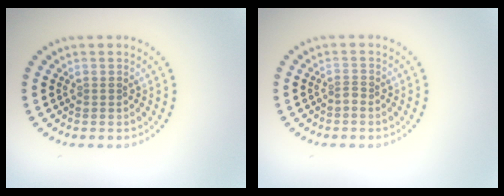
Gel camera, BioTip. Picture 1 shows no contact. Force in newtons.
{"total": 0.9, "press": 0.5, "slide": 0.7}